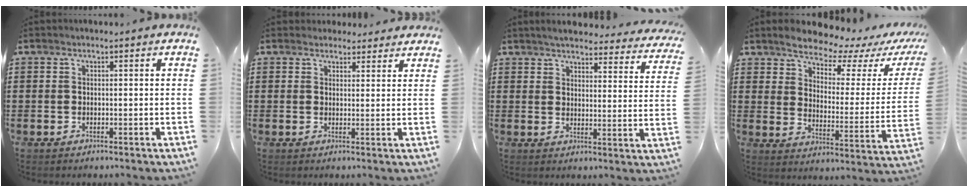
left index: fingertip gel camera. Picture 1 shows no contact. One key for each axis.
{"total": 2.7, "fx": 2.5, "fy": 1.1, "fz": 0.2, "tx": -0.002, "ty": -0.003, "tz": 0.046}
{"total": 4.3, "fx": 4.1, "fy": 0.0, "fz": 1.3, "tx": -0.035, "ty": -0.029, "tz": 0.066}
{"total": 6.7, "fx": 6.4, "fy": 1.1, "fz": 1.9, "tx": -0.056, "ty": -0.047, "tz": 0.107}